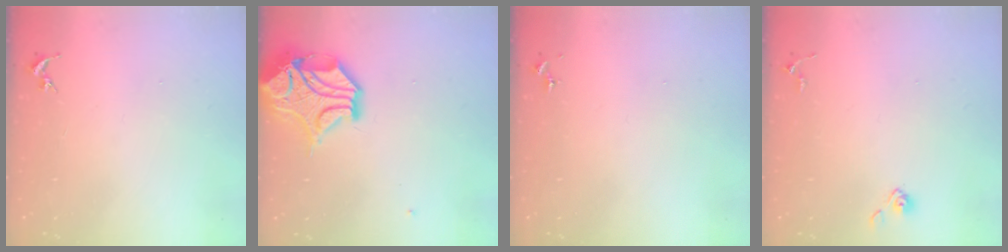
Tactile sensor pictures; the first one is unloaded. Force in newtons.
{"total": 15.0, "press": 14.8, "slide": 2.2}
{"total": 0.0}
{"total": 4.0, "press": 4.0, "slide": 0.4}